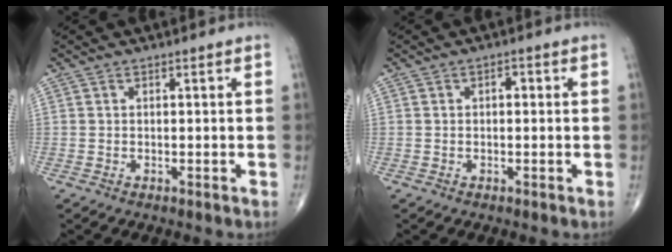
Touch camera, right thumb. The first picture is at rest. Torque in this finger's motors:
{"motor_torque": [1.48, 2.90, 0.18, 0.02, 0.00]}